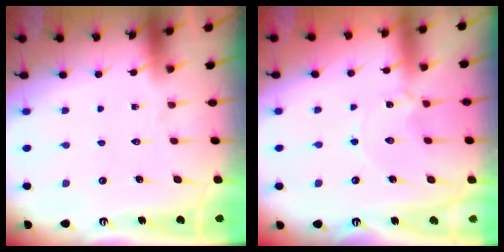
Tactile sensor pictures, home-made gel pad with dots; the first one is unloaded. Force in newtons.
{"total": 1.1, "press": 1.0, "slide": 0.1}